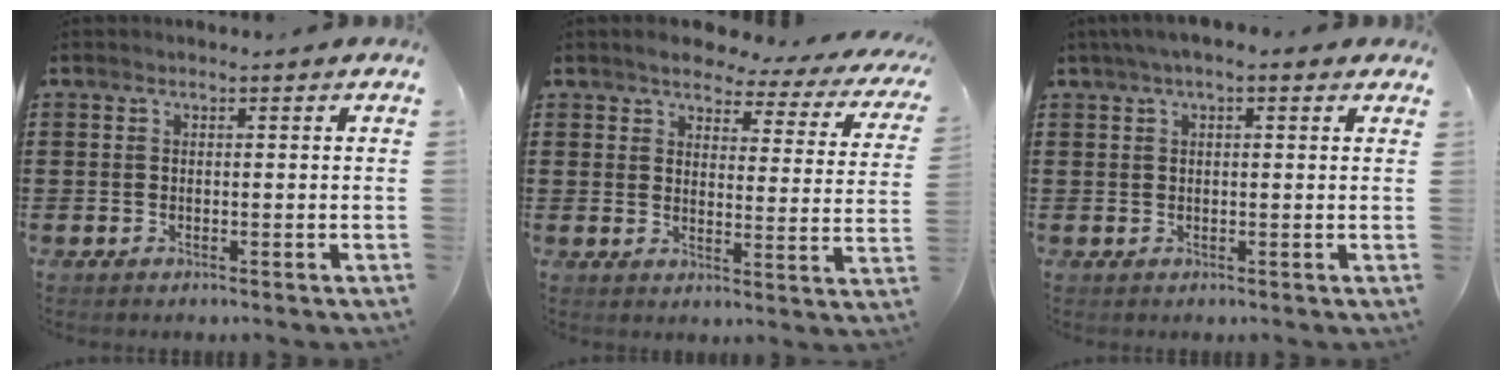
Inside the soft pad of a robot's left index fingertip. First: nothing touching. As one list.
[{"total": 4.3, "force": [4.0, 0.8, 1.4], "torque": [-0.041, -0.024, 0.062]}, {"total": 2.3, "force": [1.1, 0.9, 1.9], "torque": [-0.038, 0.007, 0.017]}]